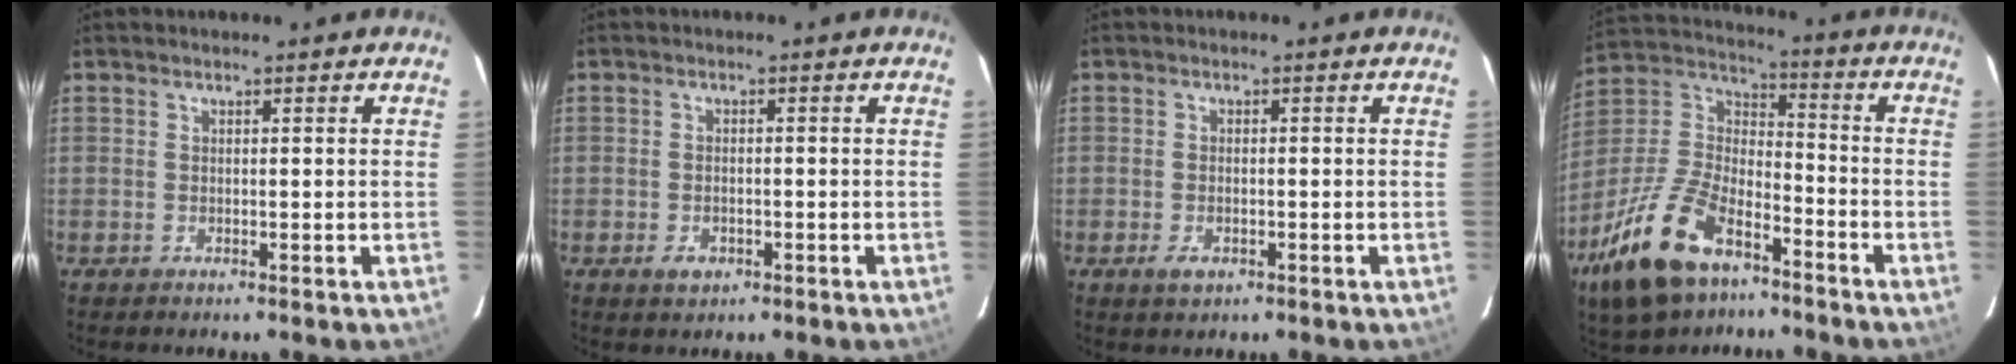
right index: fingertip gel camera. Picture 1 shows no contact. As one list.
[{"total": 2.5, "force": [-1.2, 1.8, 1.4], "torque": [-0.027, -0.001, -0.017]}, {"total": 2.5, "force": [-1.2, 1.5, 1.6], "torque": [-0.033, -0.004, -0.018]}, {"total": 20.8, "force": [-12.5, 10.2, 13.1], "torque": [-0.286, -0.008, -0.229]}]